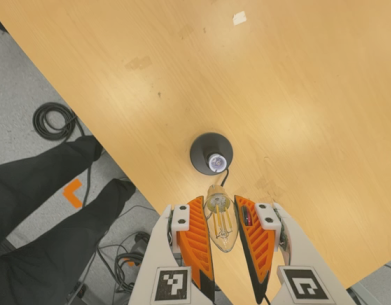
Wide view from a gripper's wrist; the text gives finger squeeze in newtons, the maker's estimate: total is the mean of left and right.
{"total": 16.1, "left": 18.2, "right": 14.0}